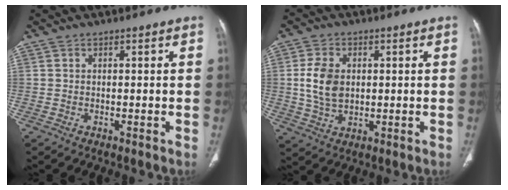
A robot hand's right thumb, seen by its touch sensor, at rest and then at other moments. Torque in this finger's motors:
{"motor_torque": [1.10, 0.67, 0.31, -0.76, 0.10]}